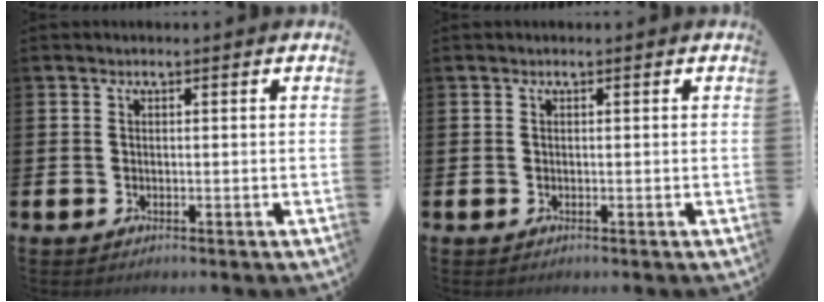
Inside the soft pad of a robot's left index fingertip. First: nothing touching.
{"total": 0.0}